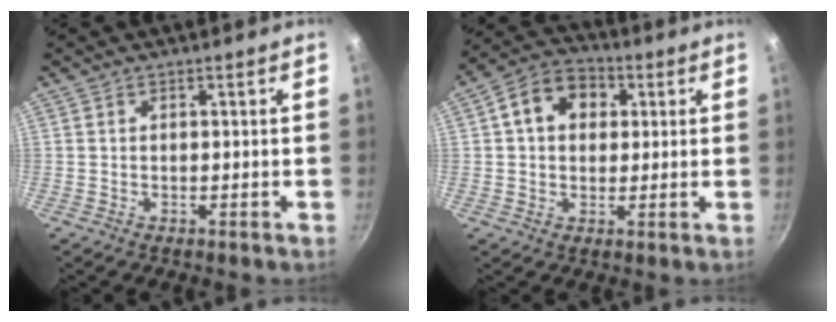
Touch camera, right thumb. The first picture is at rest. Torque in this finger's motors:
{"motor_torque": [0.31, 2.24, 1.04, -0.02, 0.06]}